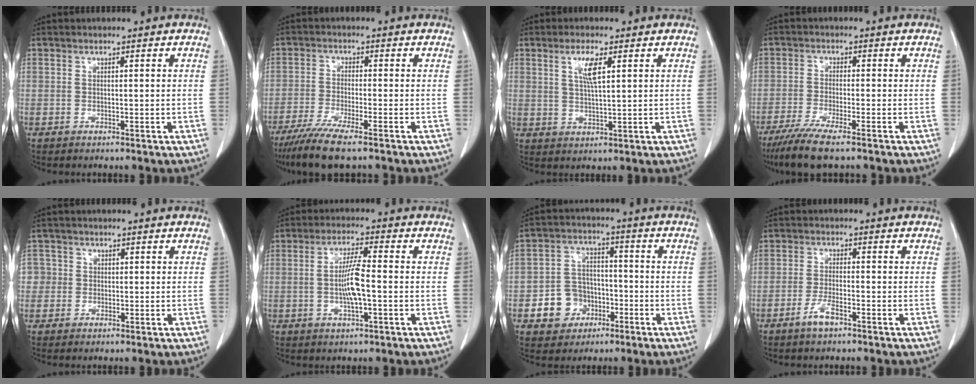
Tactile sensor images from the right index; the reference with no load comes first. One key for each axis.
{"total": 7.6, "fx": -5.9, "fy": 0.1, "fz": 4.9, "tx": -0.084, "ty": -0.022, "tz": -0.101}
{"total": 4.5, "fx": 1.9, "fy": 0.5, "fz": 4.0, "tx": -0.082, "ty": -0.002, "tz": 0.038}
{"total": 7.0, "fx": -5.4, "fy": 0.1, "fz": 4.6, "tx": -0.080, "ty": -0.020, "tz": -0.092}
{"total": 2.9, "fx": 0.1, "fy": 2.9, "fz": 0.0, "tx": 0.018, "ty": 0.010, "tz": 0.001}
{"total": 6.4, "fx": -0.6, "fy": 0.7, "fz": 6.3, "tx": -0.122, "ty": 0.000, "tz": -0.012}
{"total": 7.9, "fx": -3.0, "fy": 6.8, "fz": 2.5, "tx": -0.052, "ty": 0.021, "tz": -0.039}
{"total": 3.2, "fx": -2.1, "fy": 0.6, "fz": 2.3, "tx": -0.049, "ty": 0.000, "tz": -0.039}